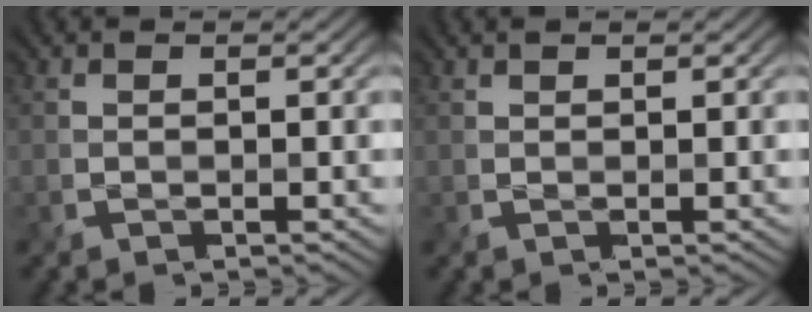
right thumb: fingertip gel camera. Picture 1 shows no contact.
{"total": 0.6, "force": [0.5, 0.2, 0.3], "torque": [-0.009, 0.004, 0.012]}